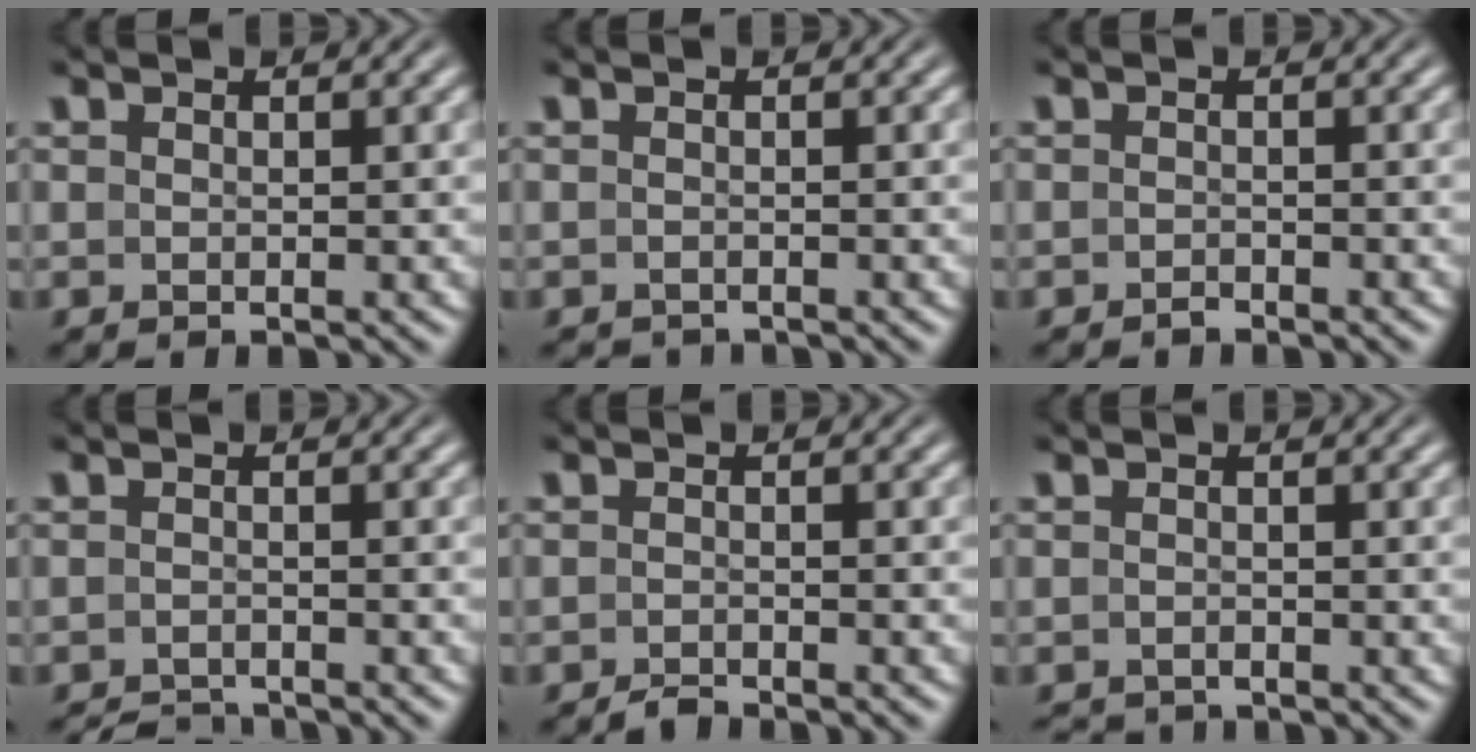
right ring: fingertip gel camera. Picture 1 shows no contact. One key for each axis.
{"total": 1.7, "fx": -1.6, "fy": -0.2, "fz": -0.2, "tx": -0.001, "ty": -0.011, "tz": -0.022}
{"total": 1.1, "fx": -1.1, "fy": -0.2, "fz": -0.1, "tx": 0.000, "ty": -0.003, "tz": -0.016}
{"total": 2.9, "fx": -2.9, "fy": 0.0, "fz": 0.0, "tx": 0.000, "ty": -0.016, "tz": -0.045}
{"total": 1.6, "fx": -1.6, "fy": -0.2, "fz": 0.0, "tx": -0.001, "ty": -0.003, "tz": -0.028}
{"total": 1.9, "fx": -1.9, "fy": 0.1, "fz": -0.2, "tx": -0.002, "ty": -0.016, "tz": -0.025}